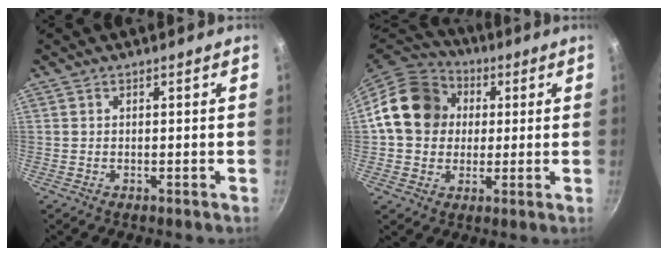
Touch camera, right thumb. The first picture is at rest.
{"total": 16.1, "force": [2.4, 13.7, 8.2], "torque": [-0.117, 0.026, 0.027]}